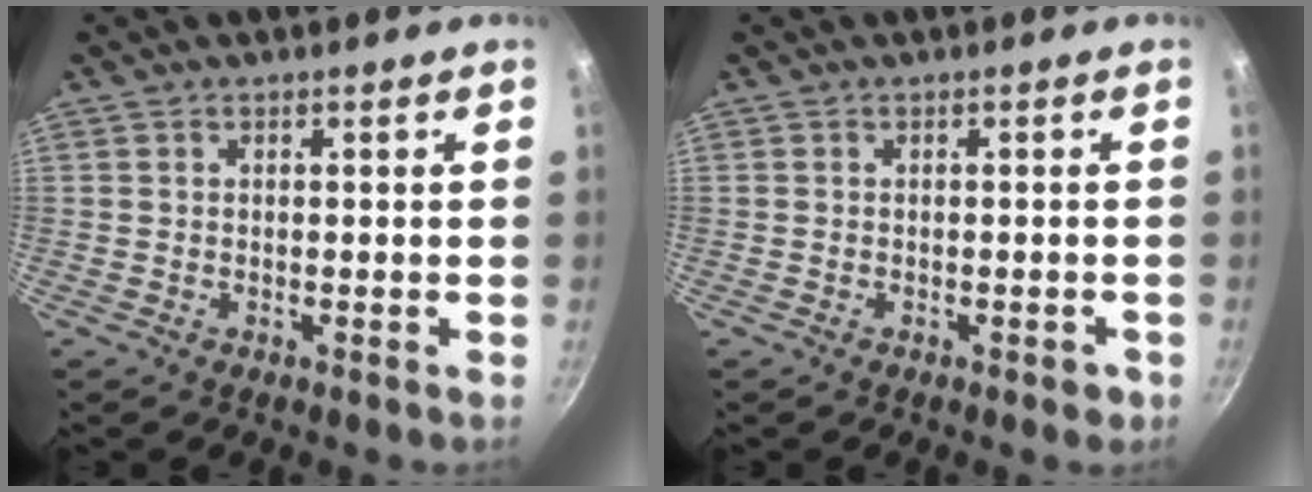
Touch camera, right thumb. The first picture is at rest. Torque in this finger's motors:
{"motor_torque": [2.62, 2.39, 0.42, -0.41, 0.00]}